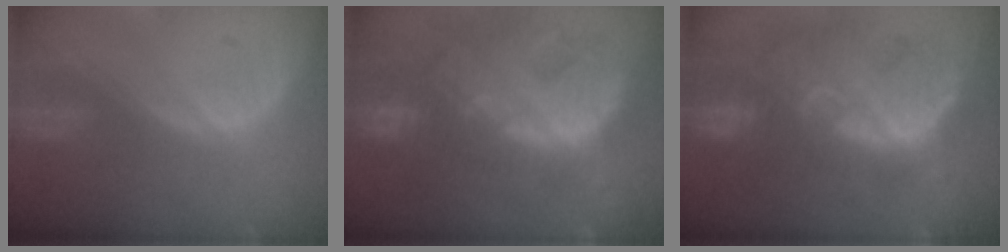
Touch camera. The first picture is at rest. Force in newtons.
{"total": 13.8, "press": 11.7, "slide": 7.4}
{"total": 12.1, "press": 11.0, "slide": 4.9}